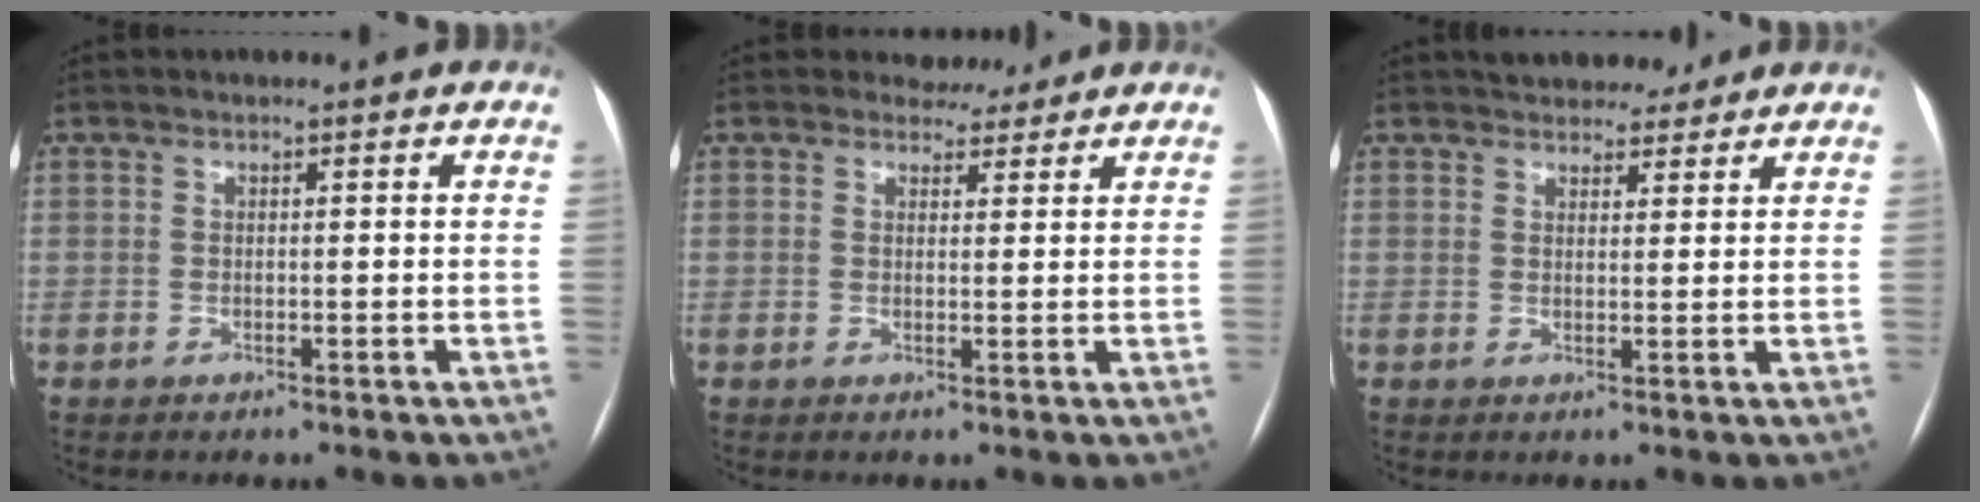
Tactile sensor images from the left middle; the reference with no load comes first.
{"total": 2.9, "force": [2.6, 1.3, 0.0], "torque": [0.003, 0.000, 0.032]}
{"total": 7.3, "force": [6.4, 2.8, 1.9], "torque": [-0.014, 0.011, 0.085]}